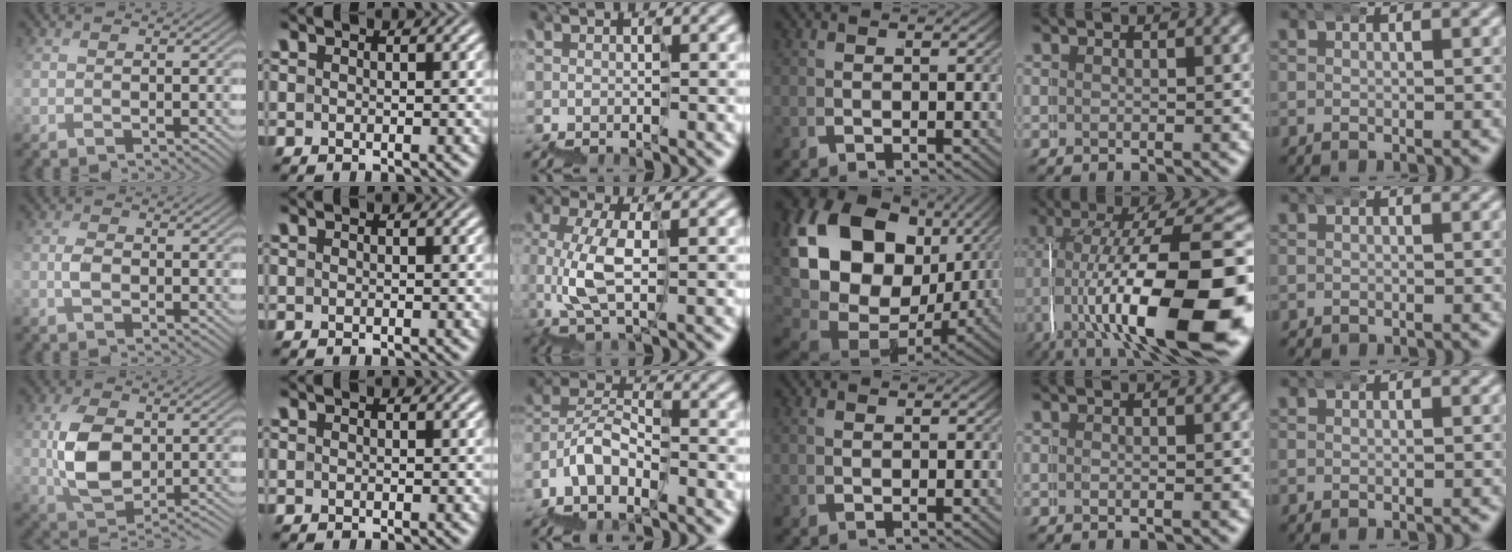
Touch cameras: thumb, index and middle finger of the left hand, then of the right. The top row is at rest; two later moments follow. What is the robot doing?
{"motion": "wrap", "object": "belt"}